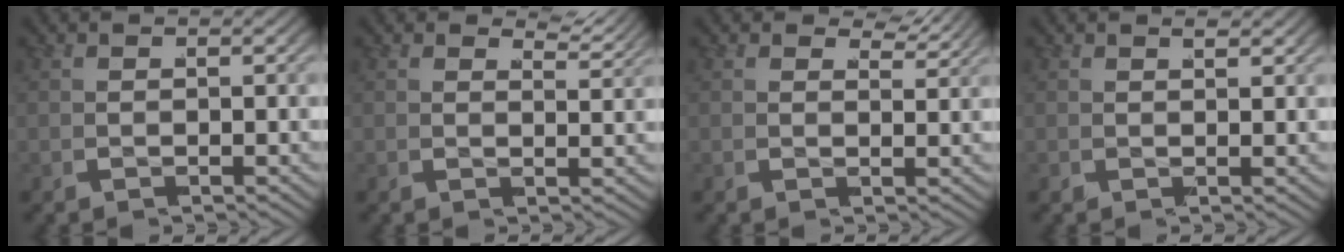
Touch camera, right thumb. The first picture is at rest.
{"total": 2.7, "force": [2.6, 0.3, 0.7], "torque": [-0.007, 0.000, 0.036]}
{"total": 2.4, "force": [2.4, 0.1, 0.3], "torque": [-0.003, -0.001, 0.035]}
{"total": 1.1, "force": [1.1, -0.2, 0.1], "torque": [-0.010, 0.000, 0.019]}